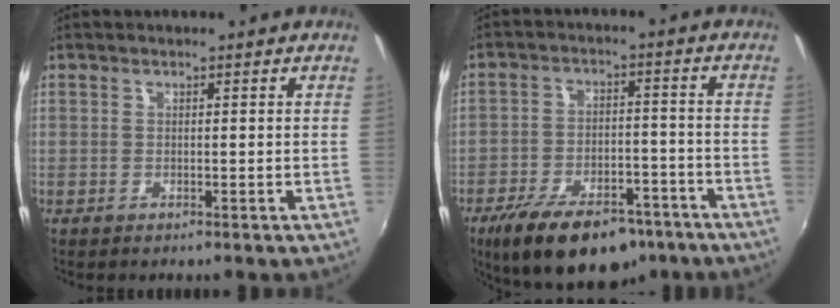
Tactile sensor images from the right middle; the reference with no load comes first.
{"total": 18.3, "force": [-12.7, 8.2, 10.3], "torque": [-0.195, -0.017, -0.184]}